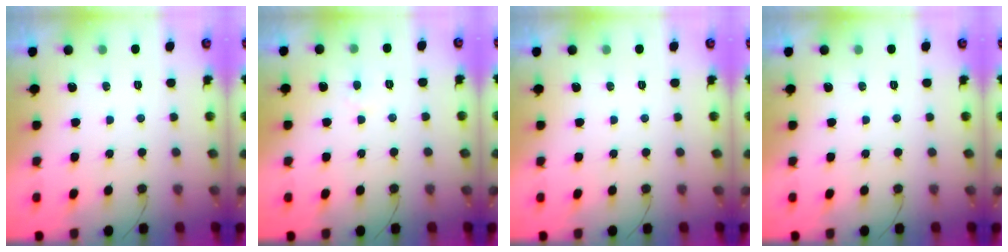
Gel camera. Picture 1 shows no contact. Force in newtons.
{"total": 2.6, "press": 2.6, "slide": 0.3}
{"total": 0.0}
{"total": 0.0}